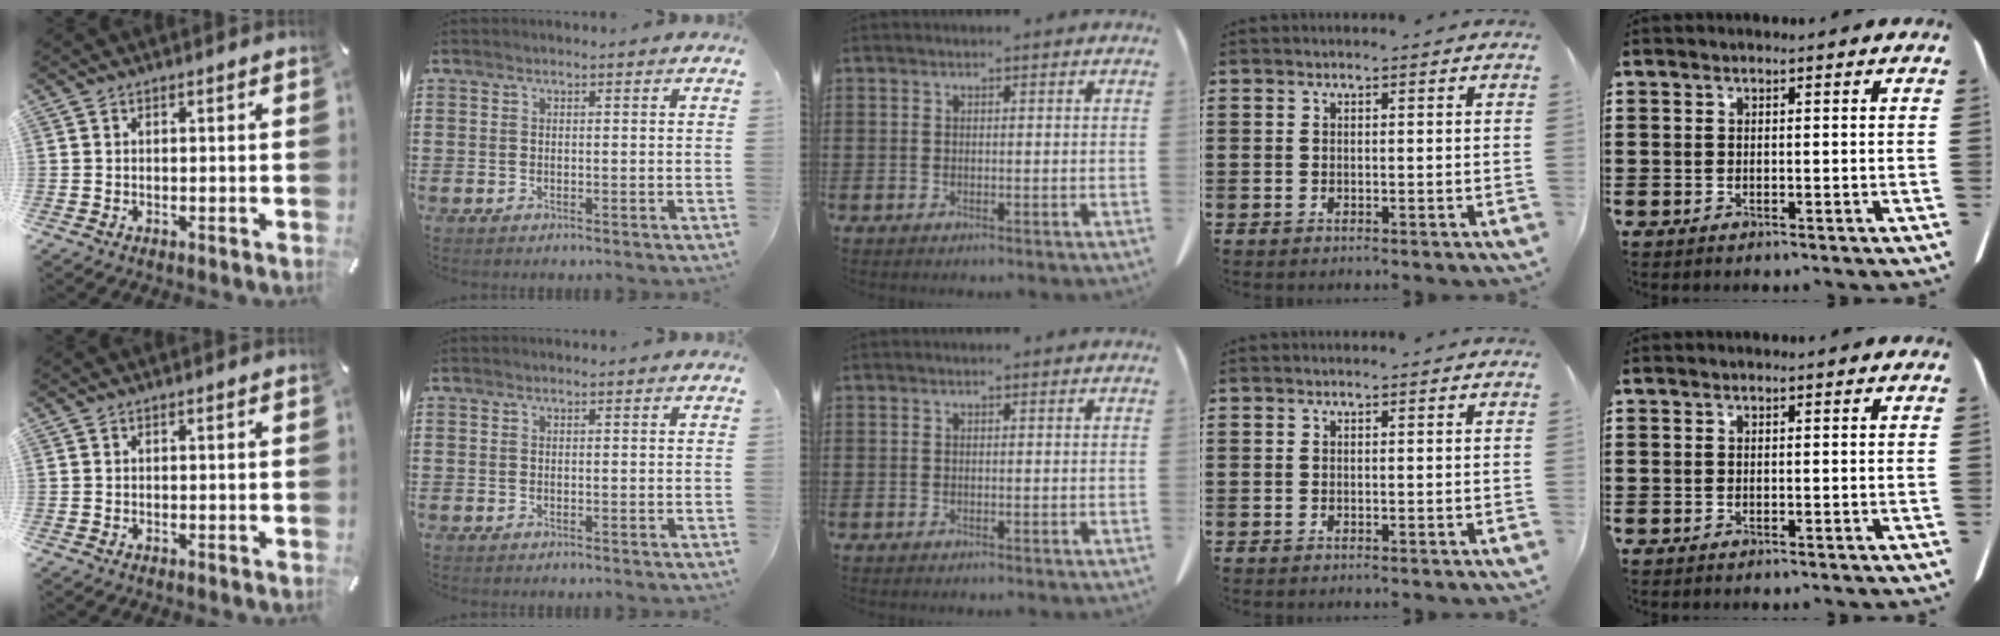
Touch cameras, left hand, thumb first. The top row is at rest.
{}